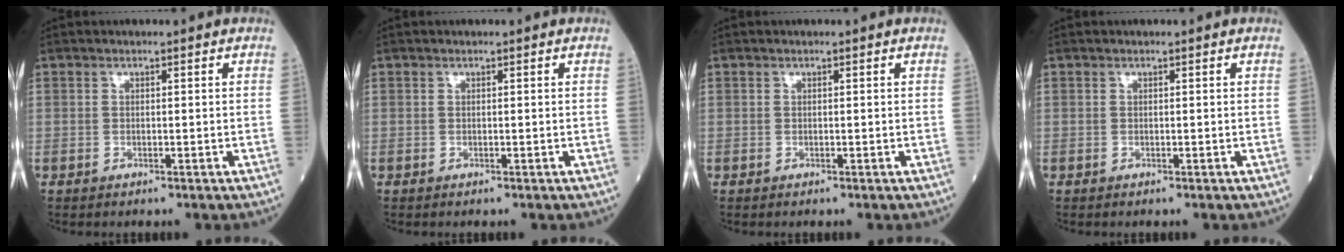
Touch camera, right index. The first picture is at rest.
{"total": 0.0}
{"total": 0.0}
{"total": 0.0}